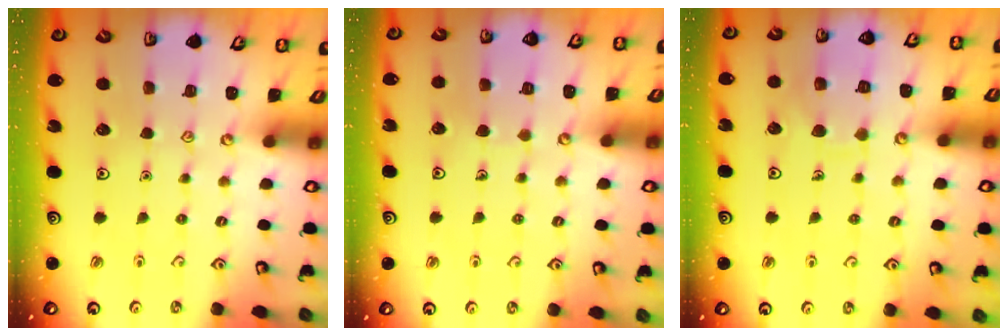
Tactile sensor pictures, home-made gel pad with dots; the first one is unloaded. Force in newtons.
{"total": 4.0, "press": 3.9, "slide": 0.4}
{"total": 7.5, "press": 7.5, "slide": 0.7}